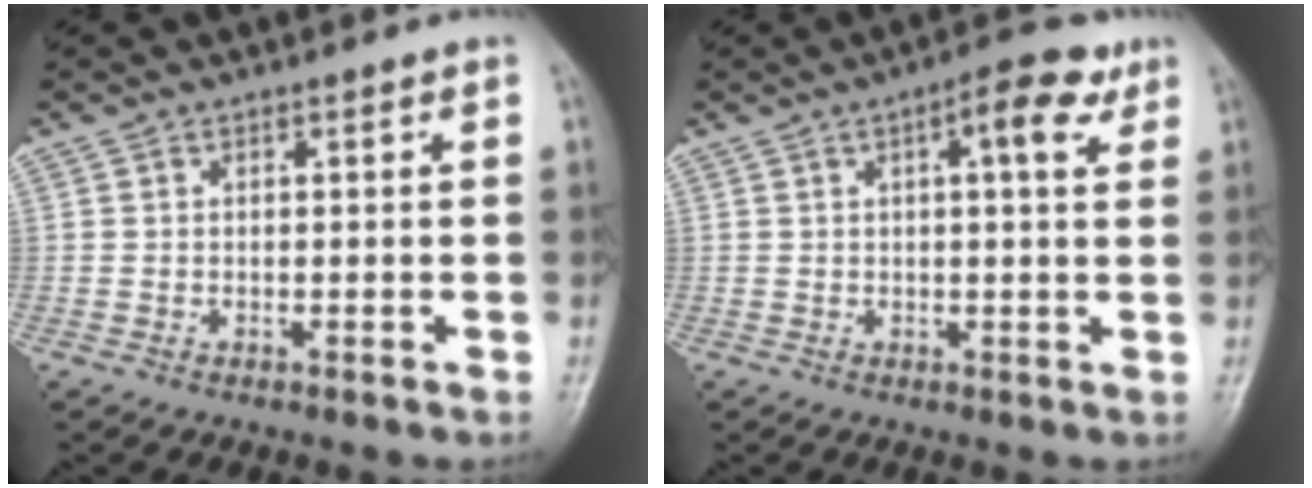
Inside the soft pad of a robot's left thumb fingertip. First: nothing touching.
{"total": 6.9, "force": [3.0, 2.3, 5.8], "torque": [-0.072, 0.002, 0.035]}